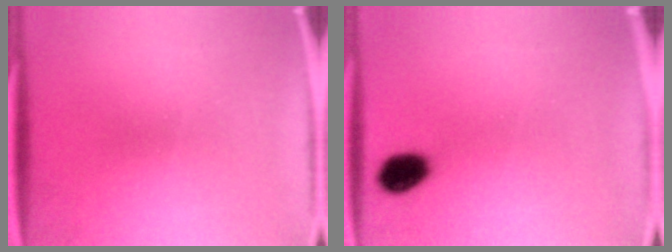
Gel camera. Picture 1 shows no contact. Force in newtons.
{"total": 5.3}